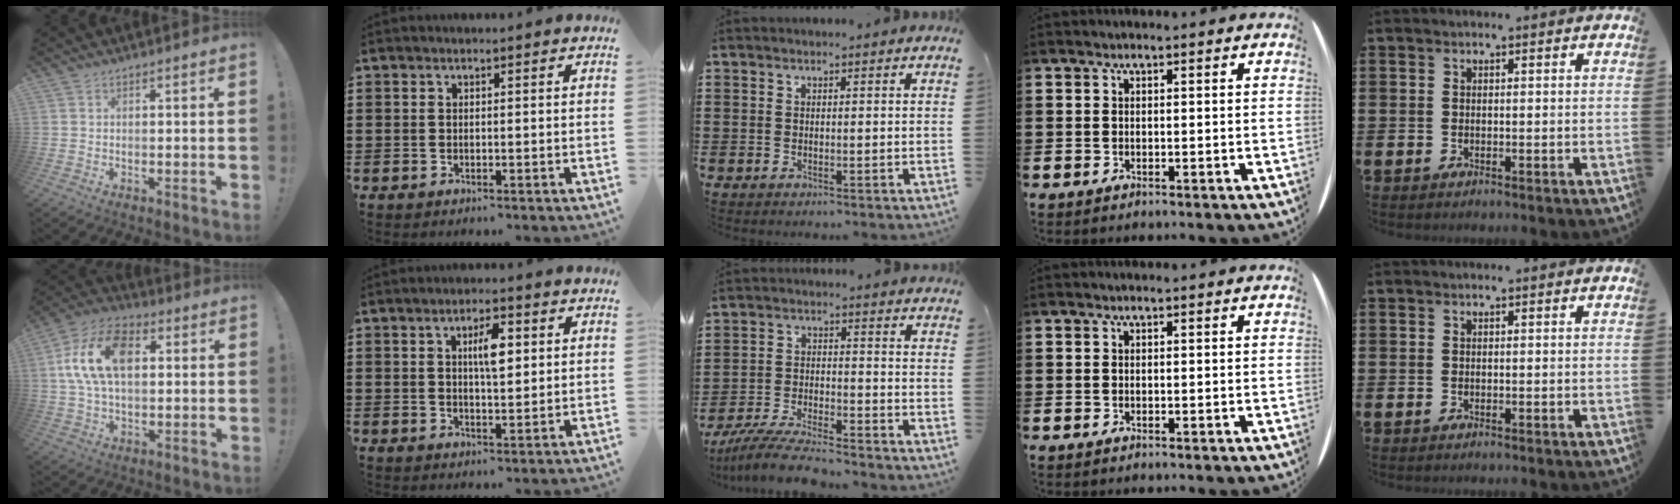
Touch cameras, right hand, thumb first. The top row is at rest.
{"thumb": {"total": 16.3, "force": [3.3, 10.0, 12.5], "torque": [-0.229, 0.007, 0.057]}, "index": {"total": 5.1, "force": [1.3, 1.8, 4.6], "torque": [-0.078, 0.004, 0.015]}, "middle": {"total": 7.0, "force": [-6.5, 0.5, 2.6], "torque": [-0.056, -0.005, -0.126]}}